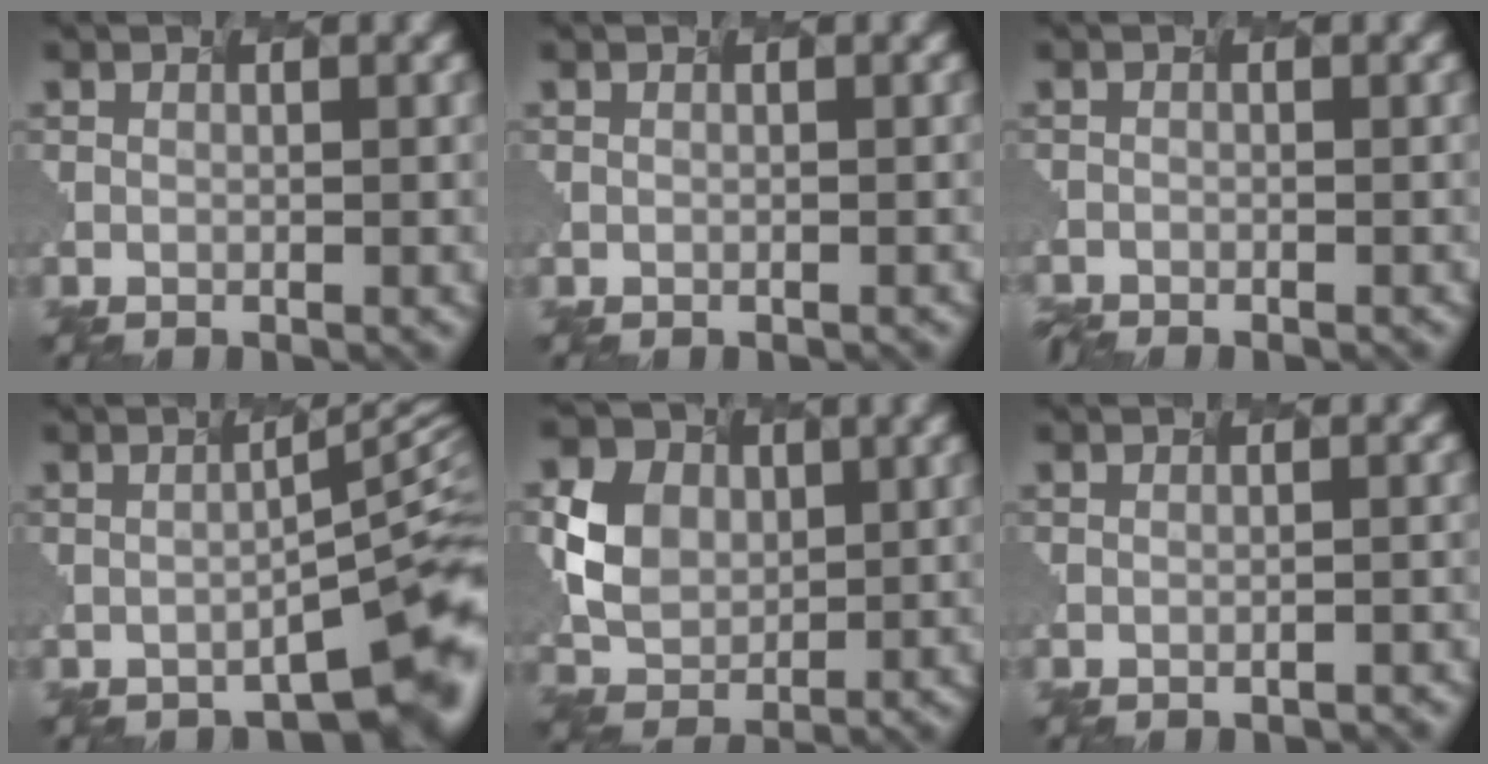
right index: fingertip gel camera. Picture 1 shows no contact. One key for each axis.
{"total": 0.0}
{"total": 2.8, "fx": -2.5, "fy": 0.6, "fz": 1.2, "tx": 0.005, "ty": 0.001, "tz": -0.023}
{"total": 7.3, "fx": -2.9, "fy": 2.1, "fz": 6.3, "tx": -0.071, "ty": -0.004, "tz": -0.031}
{"total": 5.2, "fx": 0.2, "fy": 4.5, "fz": 2.6, "tx": -0.057, "ty": -0.001, "tz": 0.006}
{"total": 1.7, "fx": -0.7, "fy": 0.8, "fz": 1.3, "tx": 0.004, "ty": 0.009, "tz": -0.001}